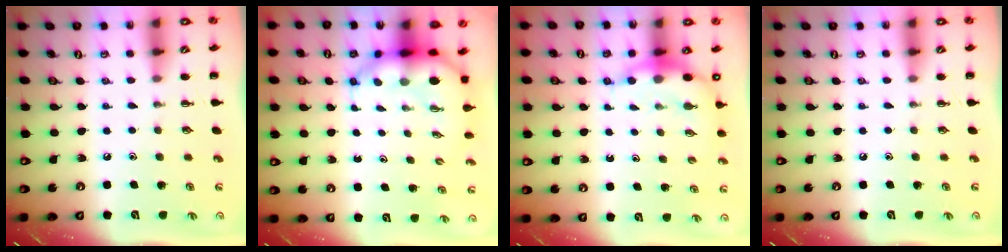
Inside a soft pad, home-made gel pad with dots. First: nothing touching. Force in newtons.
{"total": 7.0, "press": 6.7, "slide": 2.0}
{"total": 6.6, "press": 6.3, "slide": 1.8}
{"total": 0.0}